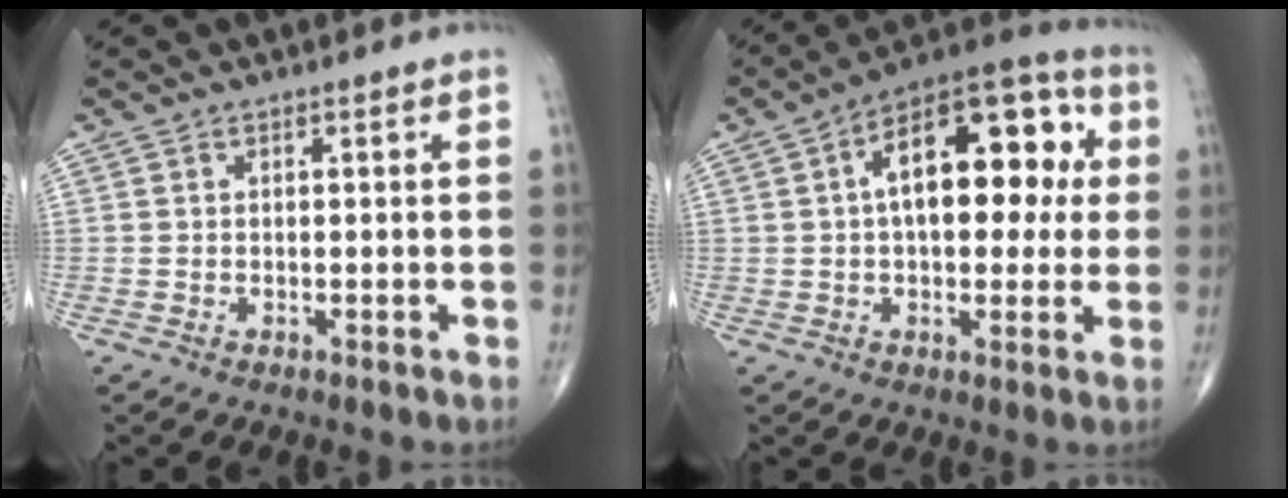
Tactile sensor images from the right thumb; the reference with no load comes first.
{"total": 19.3, "force": [3.5, 10.0, 16.2], "torque": [-0.207, 0.032, 0.040]}